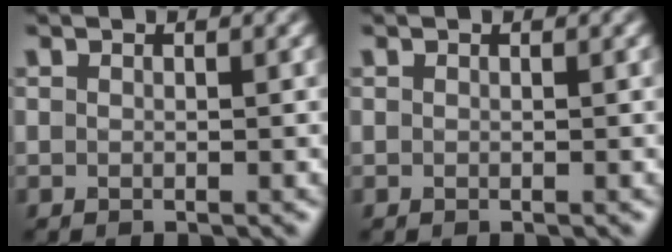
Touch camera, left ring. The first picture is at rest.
{"total": 0.0}